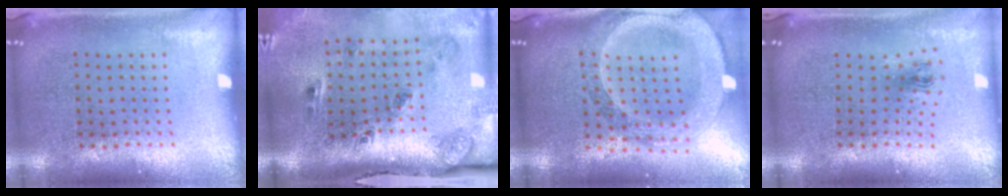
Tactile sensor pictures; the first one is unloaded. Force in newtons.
{"total": 3.5, "press": 2.2, "slide": 2.7}
{"total": 2.9, "press": 2.5, "slide": 1.4}
{"total": 1.0, "press": 0.5, "slide": 0.9}